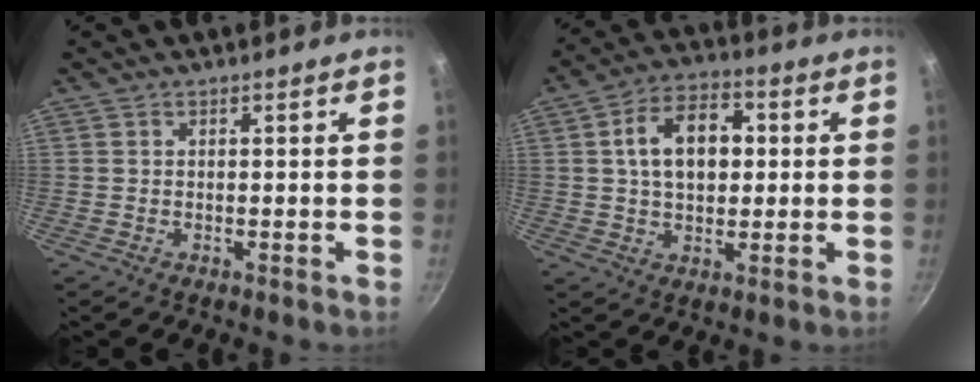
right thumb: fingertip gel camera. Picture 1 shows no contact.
{"total": 11.8, "force": [1.7, 7.8, 8.8], "torque": [-0.115, 0.016, 0.020]}